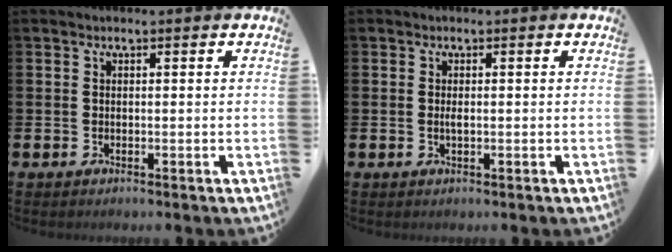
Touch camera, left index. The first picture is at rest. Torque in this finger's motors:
{"motor_torque": [0.30, 0.23, 0.03, 0.01]}